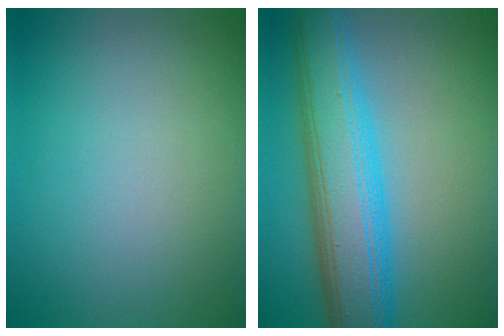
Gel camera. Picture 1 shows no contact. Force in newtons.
{"total": 8.8, "press": 8.8, "slide": 0.3}